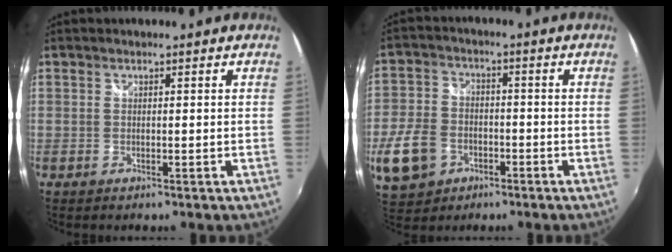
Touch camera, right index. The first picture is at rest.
{"total": 11.9, "force": [-4.5, 9.0, 6.2], "torque": [-0.165, 0.005, -0.077]}